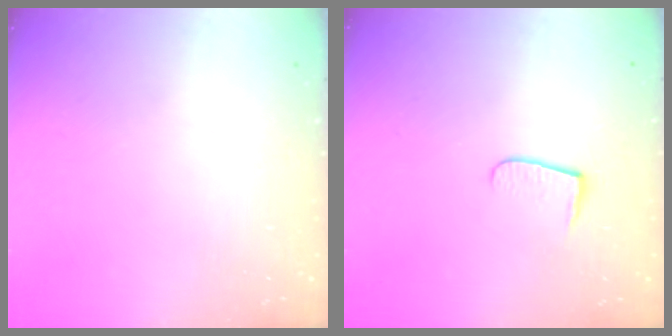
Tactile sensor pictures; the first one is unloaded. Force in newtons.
{"total": 4.8, "press": 4.8, "slide": 0.6}